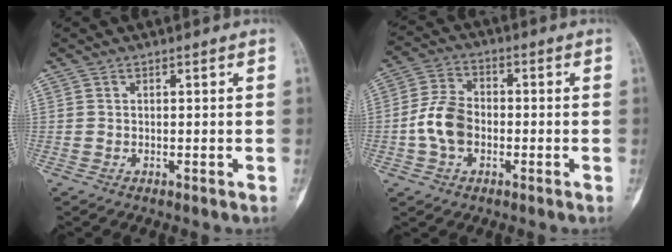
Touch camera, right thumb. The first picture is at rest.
{"total": 8.4, "force": [-1.6, 5.8, 5.8], "torque": [-0.103, 0.021, -0.040]}